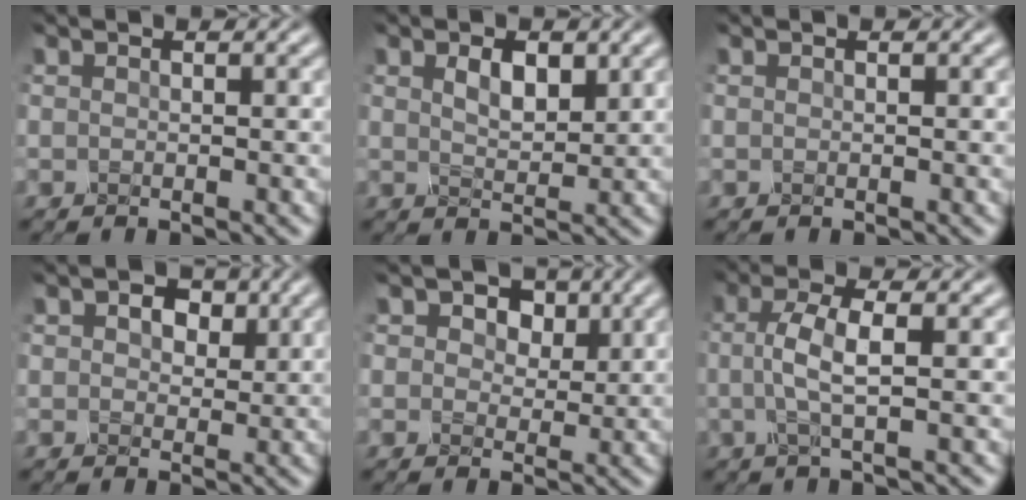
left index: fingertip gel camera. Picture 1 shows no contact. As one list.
[{"total": 2.4, "force": [0.8, 1.3, 1.8], "torque": [-0.036, -0.001, 0.017]}, {"total": 0.0}, {"total": 4.4, "force": [1.9, 3.1, 2.5], "torque": [-0.046, 0.006, 0.012]}, {"total": 4.9, "force": [2.1, 3.5, 2.6], "torque": [-0.059, -0.002, 0.026]}, {"total": 3.2, "force": [-0.5, 0.6, 3.1], "torque": [-0.067, 0.003, -0.012]}]